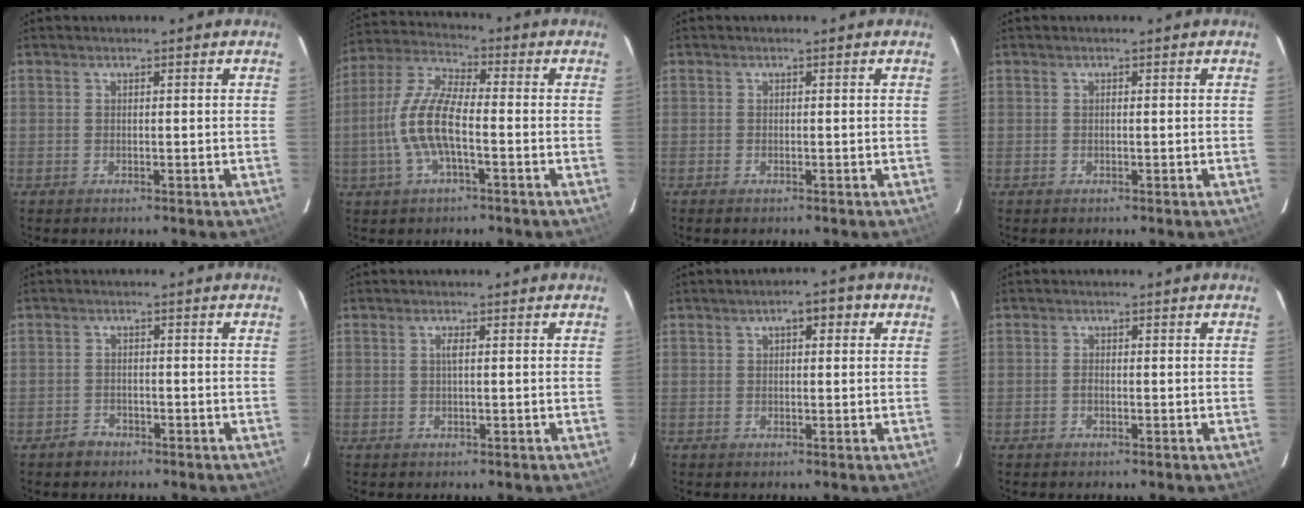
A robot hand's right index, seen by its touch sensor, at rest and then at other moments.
{"total": 11.4, "force": [-2.7, 3.6, 10.5], "torque": [-0.227, 0.003, -0.056]}
{"total": 0.6, "force": [-0.5, 0.2, 0.3], "torque": [-0.008, -0.001, -0.009]}
{"total": 0.0}
{"total": 2.4, "force": [-1.8, 1.6, 0.2], "torque": [-0.006, 0.007, -0.026]}
{"total": 1.1, "force": [0.1, 0.0, 1.1], "torque": [-0.021, 0.001, 0.000]}
{"total": 3.8, "force": [1.4, 1.7, 3.1], "torque": [-0.048, 0.018, 0.019]}
{"total": 0.8, "force": [-0.4, 0.5, 0.4], "torque": [-0.006, 0.002, -0.009]}